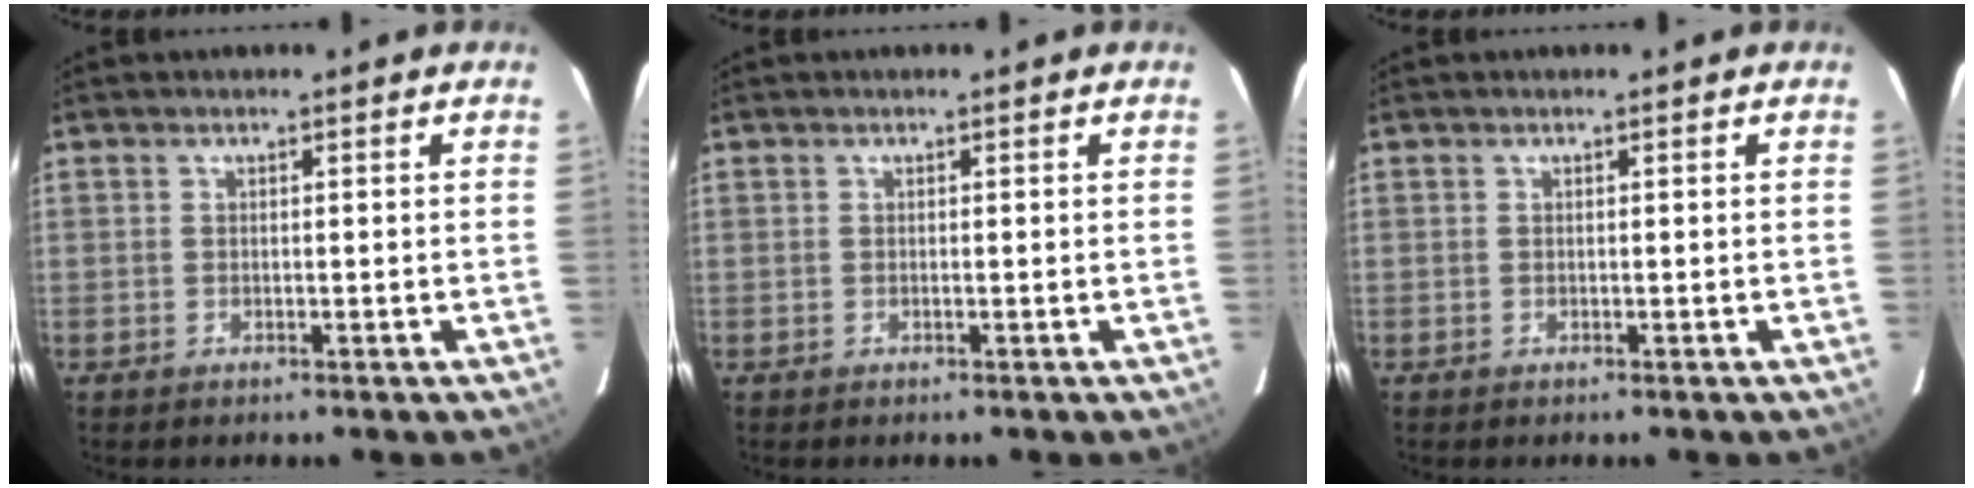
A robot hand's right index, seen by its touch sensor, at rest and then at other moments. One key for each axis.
{"total": 0.0}
{"total": 0.0}